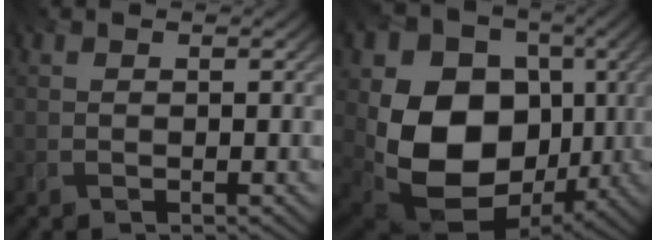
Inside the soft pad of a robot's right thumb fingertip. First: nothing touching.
{"total": 16.3, "force": [-1.5, 12.9, 9.9], "torque": [-0.199, -0.050, -0.017]}